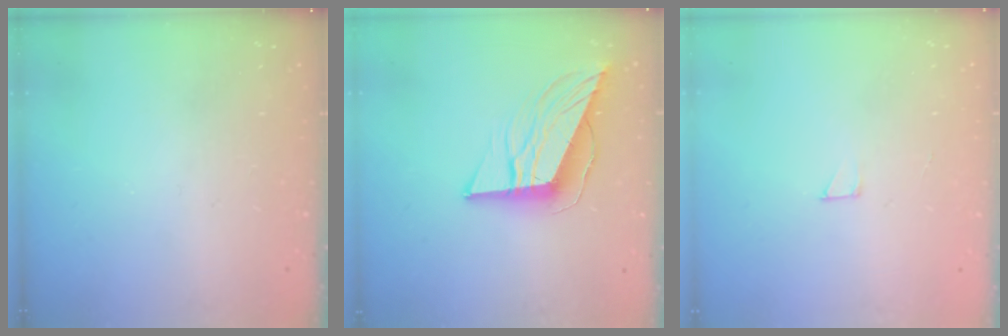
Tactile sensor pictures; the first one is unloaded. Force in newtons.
{"total": 12.4, "press": 12.3, "slide": 1.5}
{"total": 2.0, "press": 2.0, "slide": 0.0}